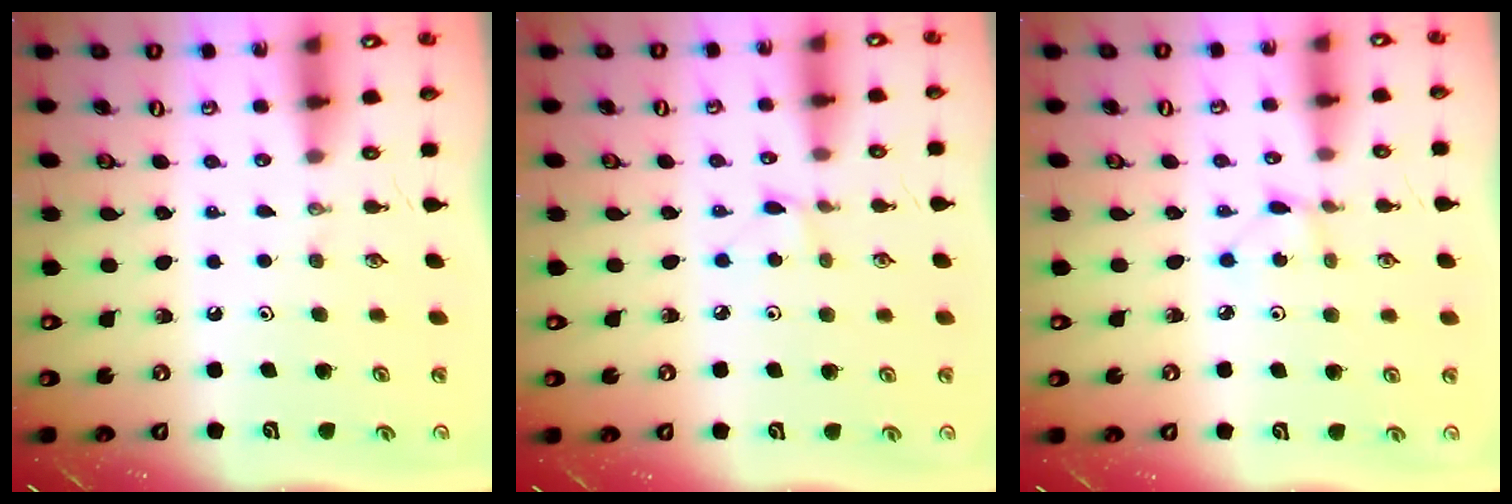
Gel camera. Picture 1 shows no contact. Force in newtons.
{"total": 2.8, "press": 2.7, "slide": 0.4}
{"total": 0.7, "press": 0.7, "slide": 0.1}